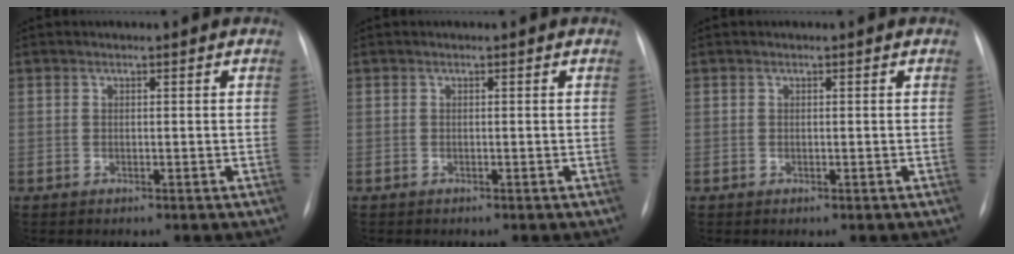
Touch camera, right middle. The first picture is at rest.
{"total": 0.0}
{"total": 0.0}